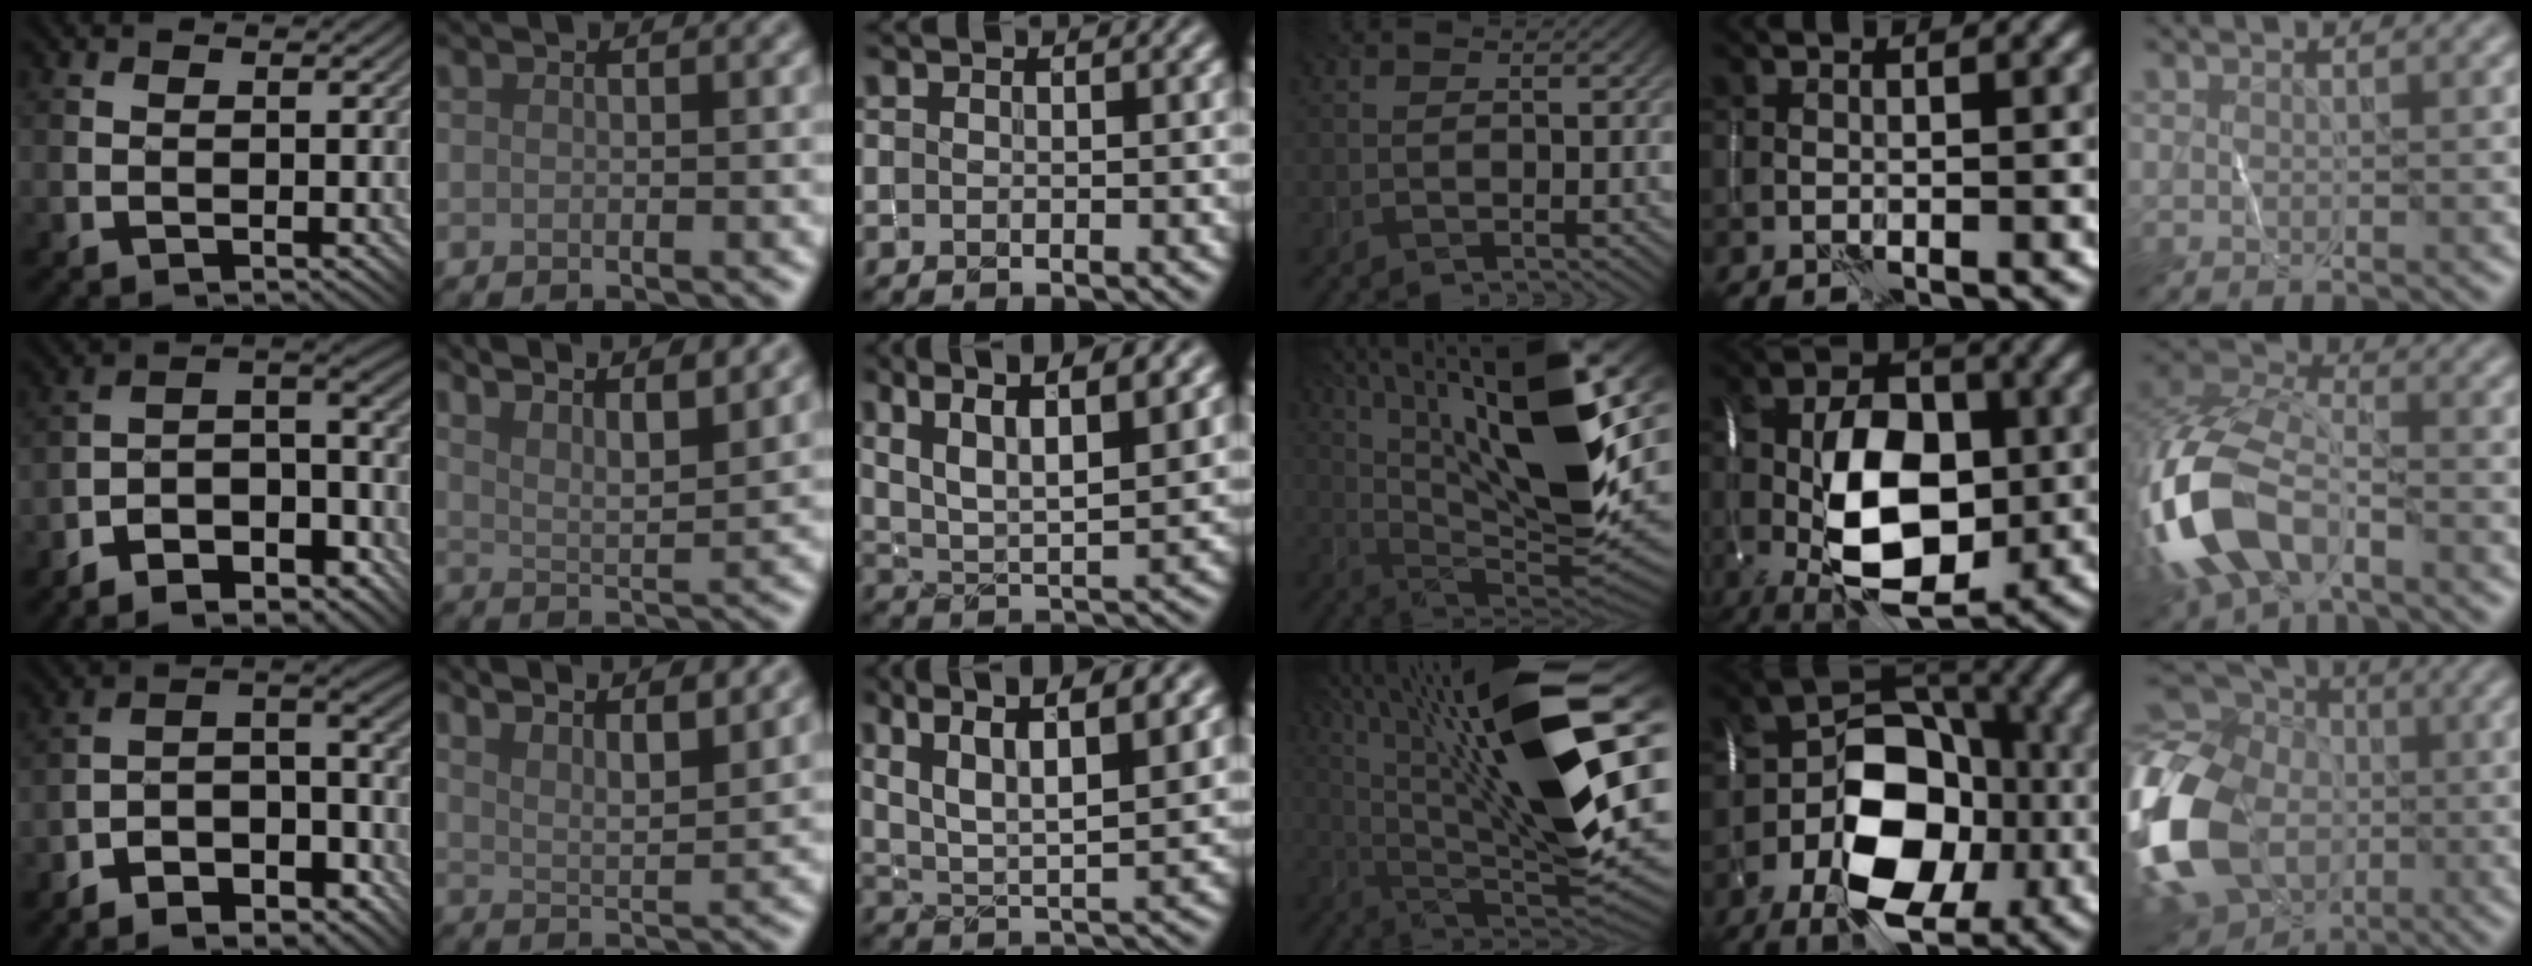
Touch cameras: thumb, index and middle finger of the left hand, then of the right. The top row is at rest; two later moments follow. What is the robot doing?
{"motion": "wrap", "object": "yarn"}